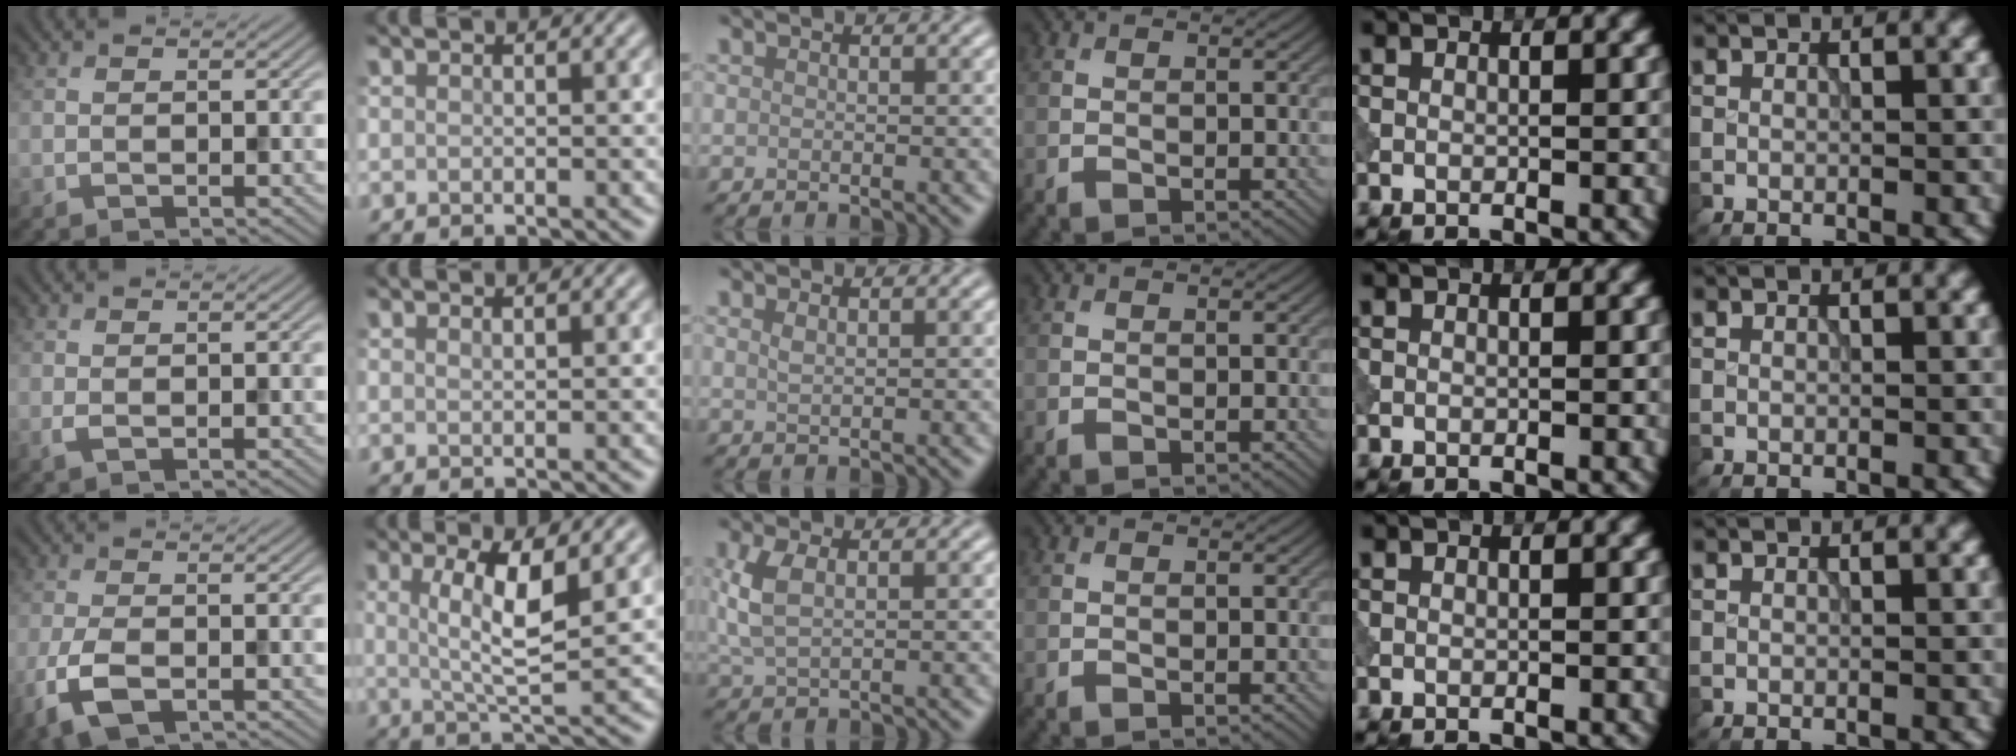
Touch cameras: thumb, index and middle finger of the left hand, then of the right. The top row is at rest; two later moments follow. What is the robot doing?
{"motion": "dispense", "object": "pipette"}